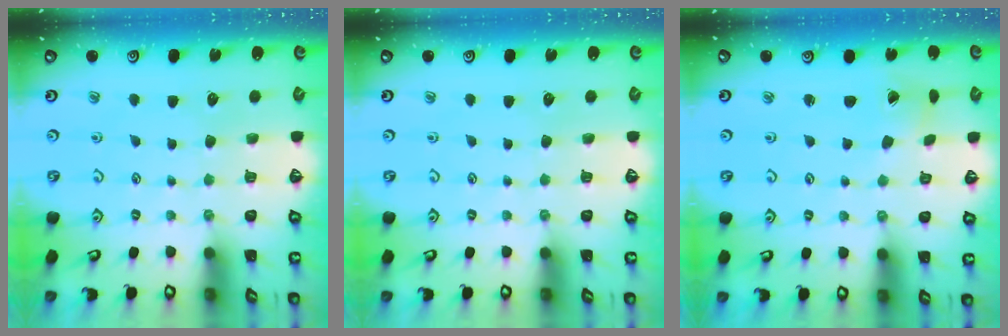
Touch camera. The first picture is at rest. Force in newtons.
{"total": 0.0}
{"total": 1.7, "press": 1.7, "slide": 0.2}